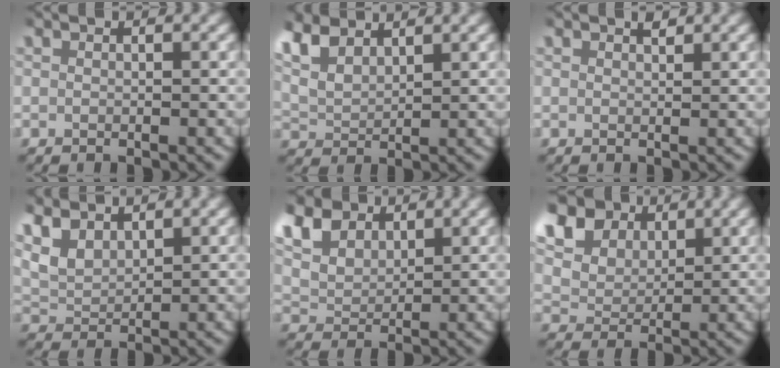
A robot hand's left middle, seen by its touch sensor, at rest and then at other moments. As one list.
[{"total": 6.1, "force": [3.4, 4.1, 3.1], "torque": [-0.092, 0.002, 0.058]}, {"total": 0.7, "force": [0.6, 0.2, 0.3], "torque": [-0.002, 0.000, 0.011]}, {"total": 6.3, "force": [3.0, 4.9, 2.7], "torque": [-0.086, 0.000, 0.049]}, {"total": 7.8, "force": [4.0, 5.5, 3.9], "torque": [-0.100, 0.006, 0.065]}, {"total": 12.0, "force": [5.8, 8.8, 5.7], "torque": [-0.125, 0.021, 0.080]}]